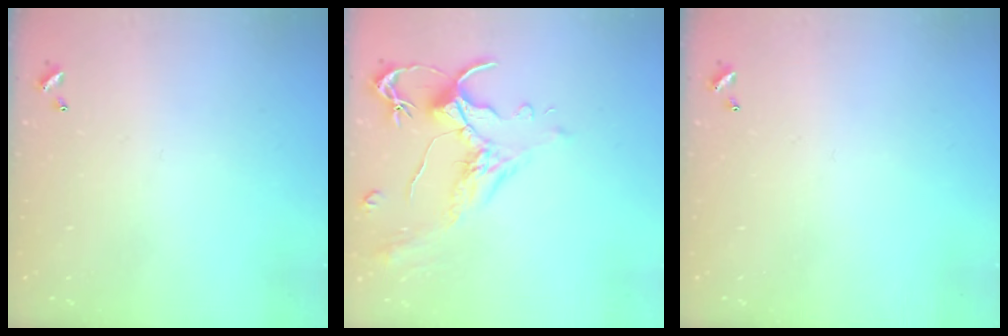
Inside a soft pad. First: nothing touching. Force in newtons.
{"total": 1.5, "press": 1.0, "slide": 1.1}
{"total": 0.0}